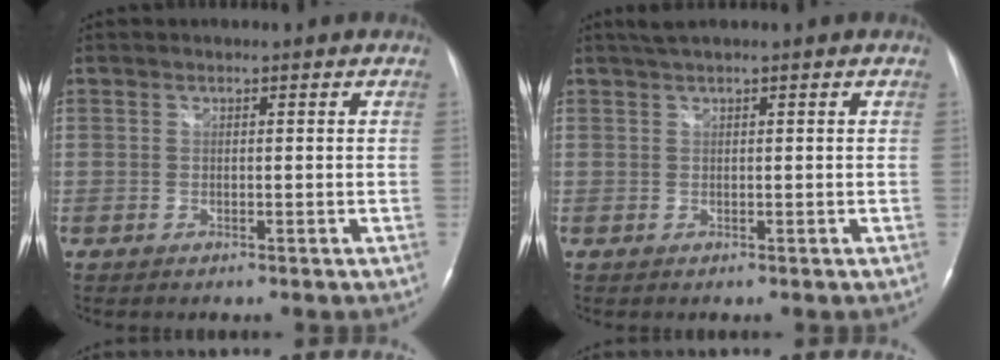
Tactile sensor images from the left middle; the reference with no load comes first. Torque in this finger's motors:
{"motor_torque": [0.17, -0.06, -0.05, 0.02]}